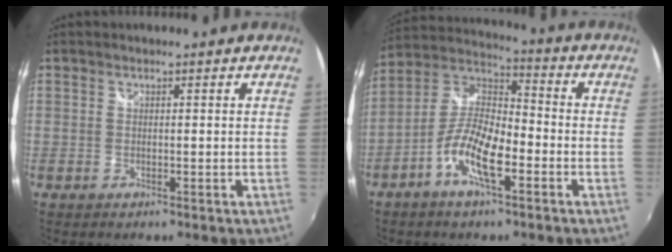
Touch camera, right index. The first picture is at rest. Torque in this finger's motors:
{"motor_torque": [1.09, -1.05, 0.37, 0.13]}